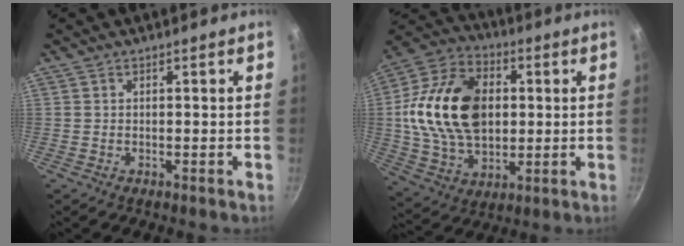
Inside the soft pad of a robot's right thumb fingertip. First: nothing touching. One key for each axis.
{"total": 22.0, "fx": 2.1, "fy": 15.1, "fz": 15.9, "tx": -0.266, "ty": 0.010, "tz": 0.035}